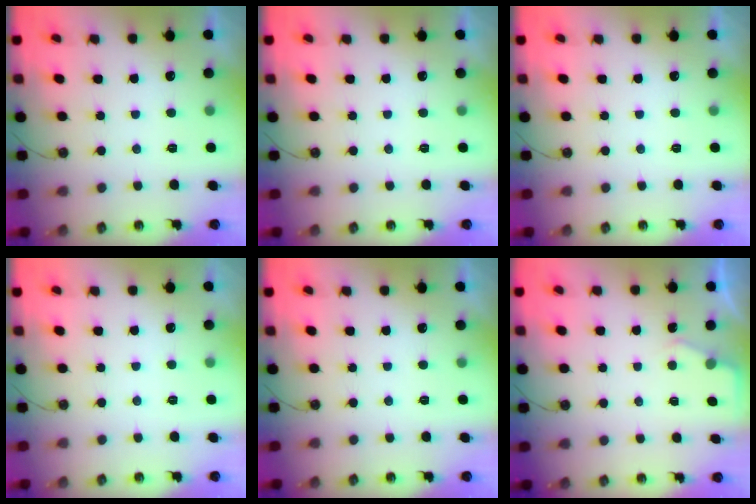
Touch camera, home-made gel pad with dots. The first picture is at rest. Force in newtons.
{"total": 0.0}
{"total": 0.0}
{"total": 1.7, "press": 1.7, "slide": 0.3}
{"total": 0.0}
{"total": 2.8, "press": 2.7, "slide": 0.4}